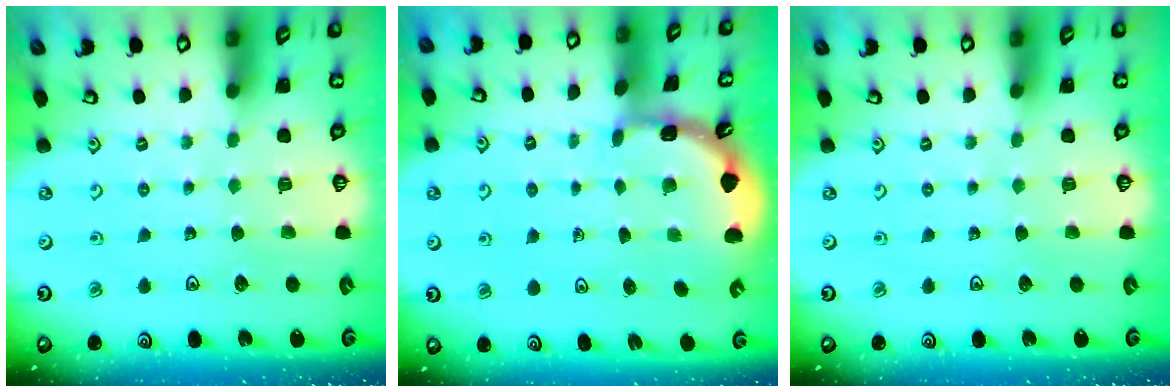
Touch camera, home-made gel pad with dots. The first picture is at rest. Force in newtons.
{"total": 1.9, "press": 1.9, "slide": 0.1}
{"total": 0.0}